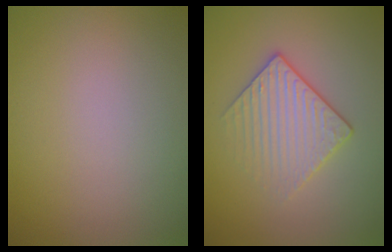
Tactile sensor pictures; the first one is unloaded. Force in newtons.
{"total": 3.1, "press": 2.9, "slide": 1.2}